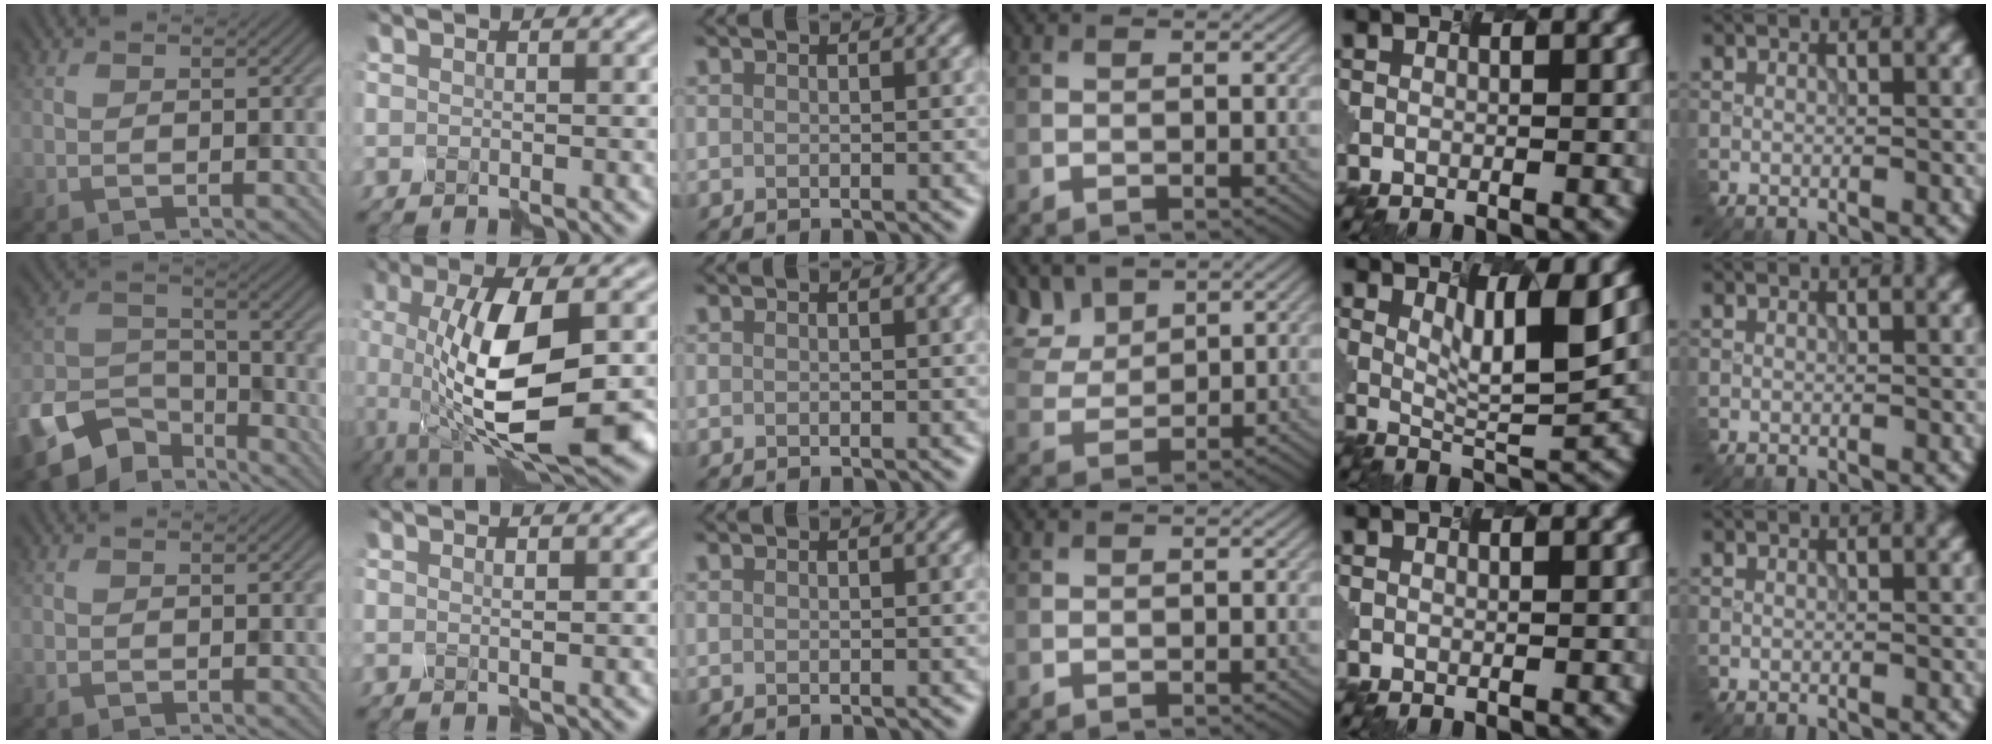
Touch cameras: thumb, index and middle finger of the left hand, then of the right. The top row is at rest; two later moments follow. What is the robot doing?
{"motion": "disassemble", "object": "puzzle pieces"}